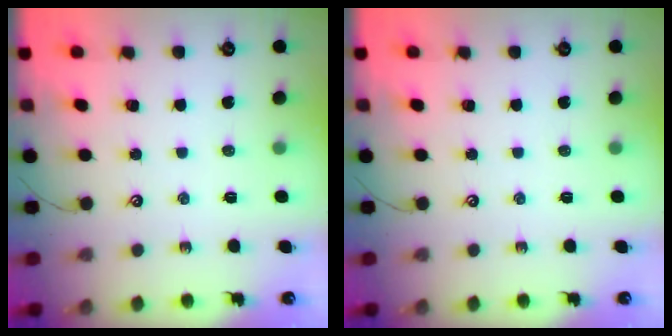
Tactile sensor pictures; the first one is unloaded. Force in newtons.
{"total": 0.0}